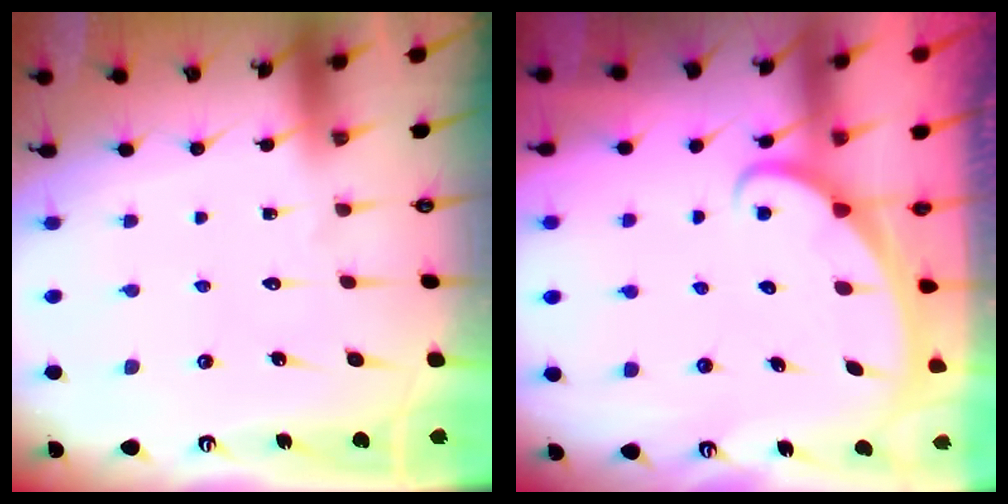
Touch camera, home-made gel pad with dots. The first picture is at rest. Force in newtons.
{"total": 2.1, "press": 2.1, "slide": 0.1}